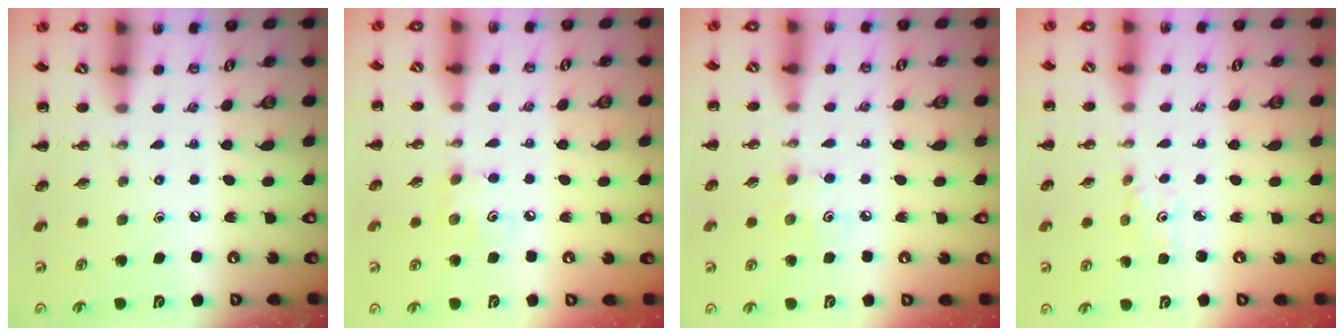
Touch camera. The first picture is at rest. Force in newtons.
{"total": 4.1, "press": 4.0, "slide": 0.7}
{"total": 3.9, "press": 3.8, "slide": 0.9}
{"total": 1.1, "press": 1.0, "slide": 0.3}